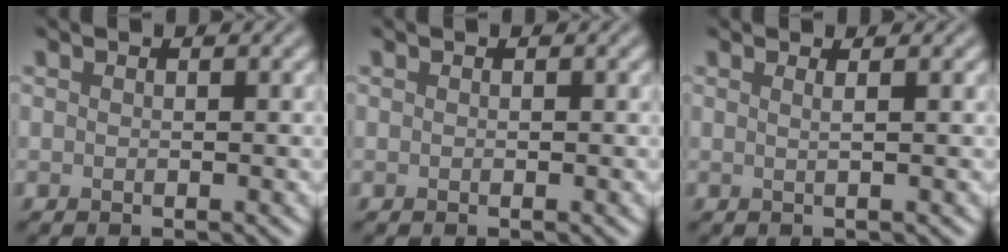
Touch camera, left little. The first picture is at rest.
{"total": 0.0}
{"total": 1.6, "force": [0.6, 0.7, 1.3], "torque": [-0.011, -0.001, -0.011]}